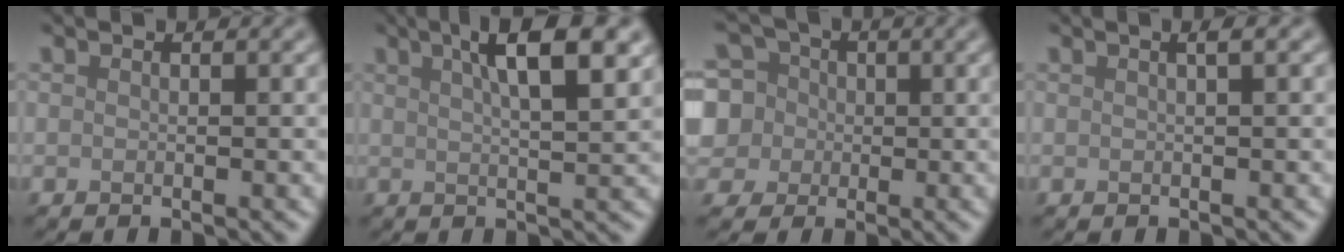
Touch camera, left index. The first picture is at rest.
{"total": 7.1, "force": [3.1, 2.0, 6.0], "torque": [-0.064, 0.020, 0.034]}
{"total": 8.9, "force": [1.3, 8.1, 3.5], "torque": [-0.080, 0.035, -0.012]}
{"total": 1.3, "force": [0.5, 0.4, 1.2], "torque": [-0.014, 0.007, 0.004]}